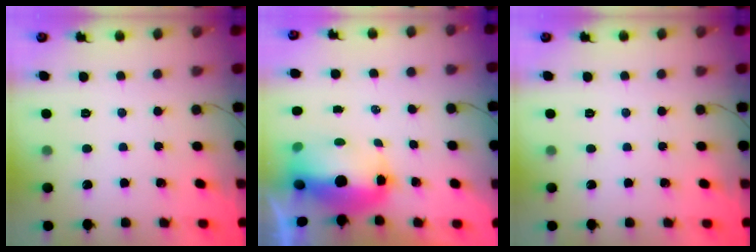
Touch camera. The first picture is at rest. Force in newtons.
{"total": 10.6, "press": 10.4, "slide": 1.7}
{"total": 0.0}